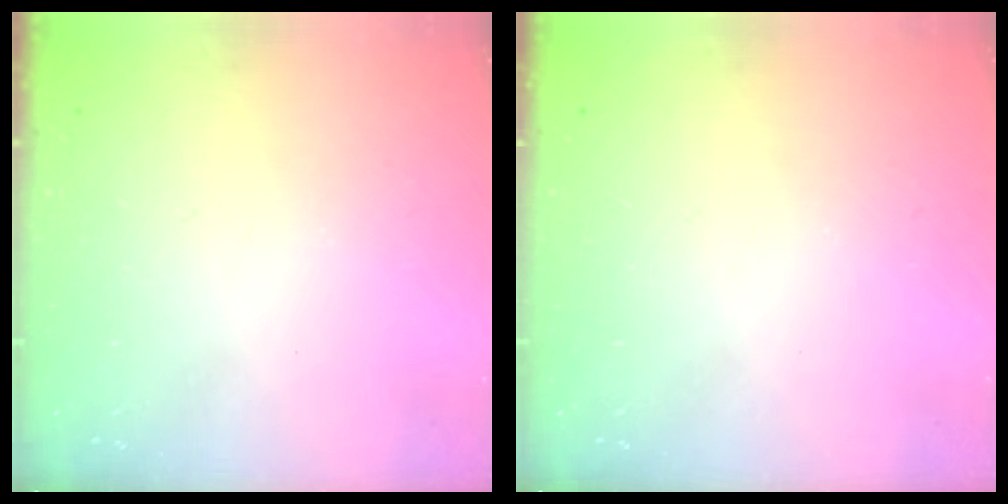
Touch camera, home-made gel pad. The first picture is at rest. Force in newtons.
{"total": 0.0}